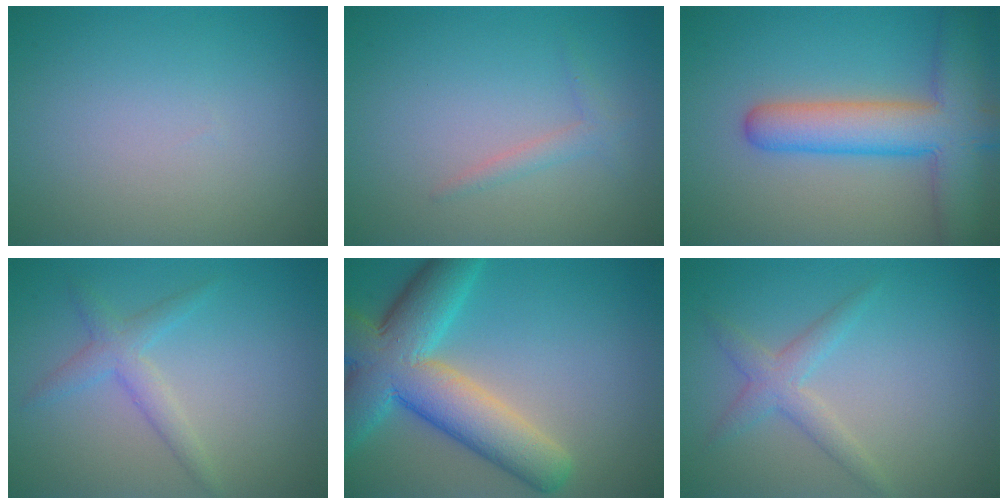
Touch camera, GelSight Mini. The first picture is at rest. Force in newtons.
{"total": 1.3, "press": 1.3, "slide": 0.1}
{"total": 8.0, "press": 8.0, "slide": 0.5}
{"total": 2.3, "press": 2.3, "slide": 0.2}
{"total": 10.1, "press": 10.0, "slide": 0.6}
{"total": 2.4, "press": 2.4, "slide": 0.0}